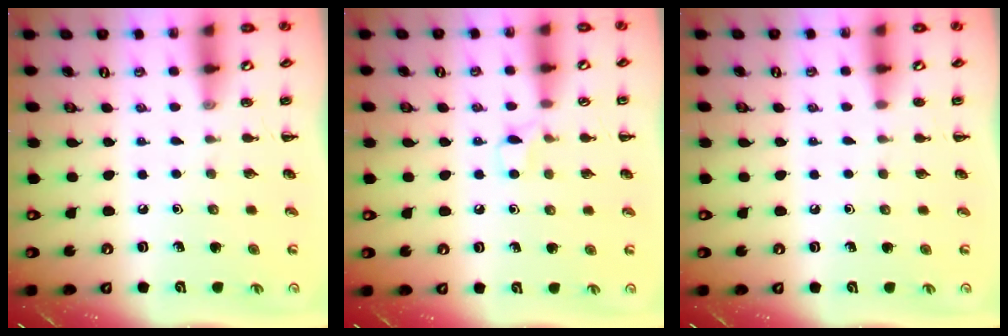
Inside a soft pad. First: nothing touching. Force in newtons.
{"total": 3.7, "press": 3.5, "slide": 1.2}
{"total": 0.5, "press": 0.5, "slide": 0.1}